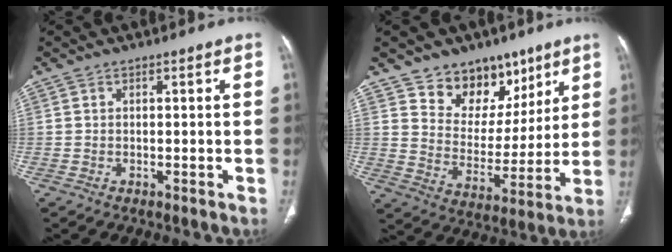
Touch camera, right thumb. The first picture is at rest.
{"total": 13.9, "force": [9.2, 9.2, 4.8], "torque": [-0.019, -0.053, 0.161]}